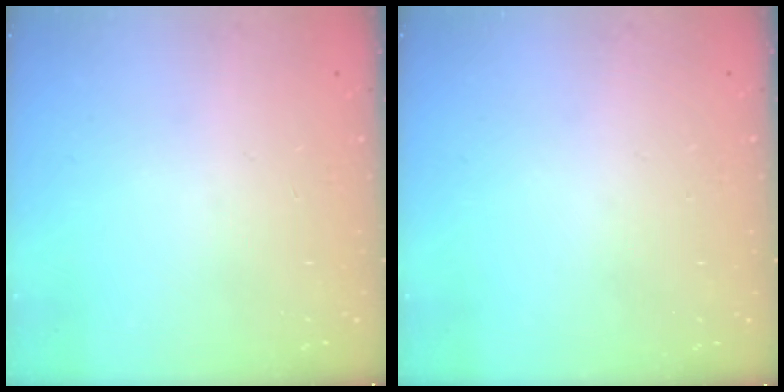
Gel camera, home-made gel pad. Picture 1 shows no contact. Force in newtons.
{"total": 0.0}